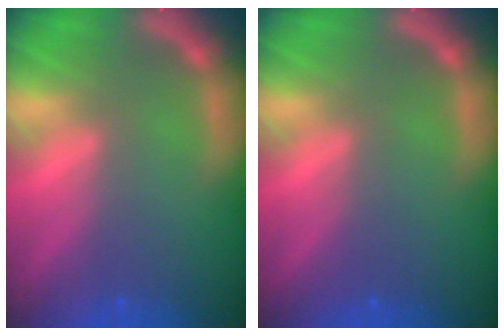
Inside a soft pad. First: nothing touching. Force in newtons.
{"total": 0.0}